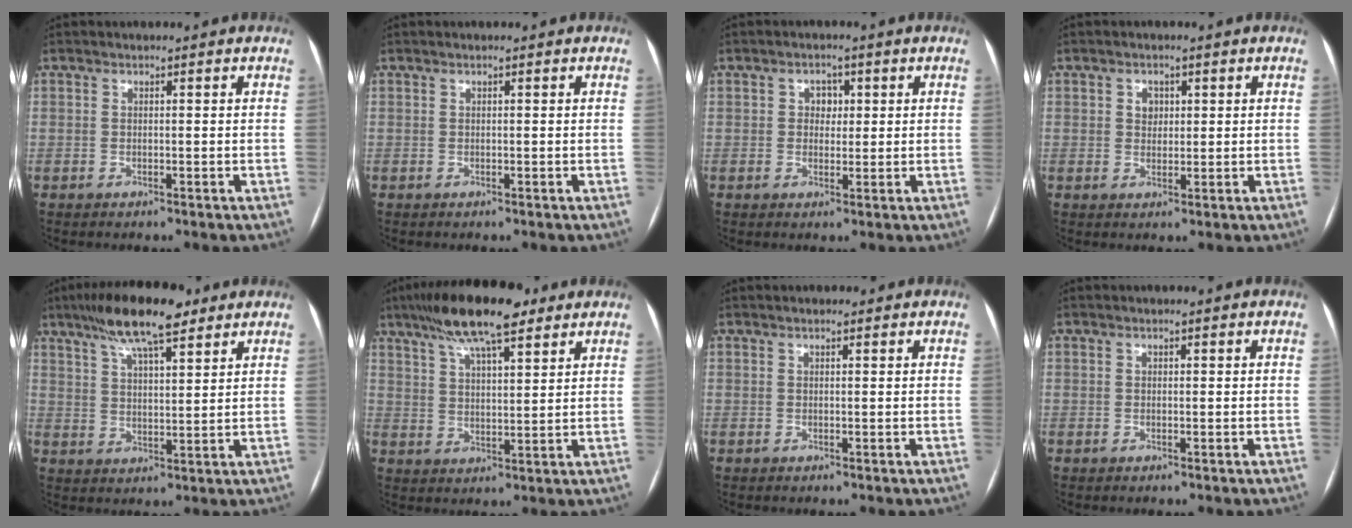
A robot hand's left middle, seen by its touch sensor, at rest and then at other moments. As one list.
[{"total": 0.0}, {"total": 2.5, "force": [0.6, 1.9, 1.4], "torque": [-0.018, 0.005, 0.009]}, {"total": 2.1, "force": [0.7, 1.7, 1.0], "torque": [-0.015, 0.004, 0.011]}, {"total": 12.3, "force": [8.5, 2.8, 8.4], "torque": [-0.152, 0.021, 0.146]}, {"total": 13.5, "force": [9.3, 3.1, 9.3], "torque": [-0.170, 0.027, 0.161]}, {"total": 0.7, "force": [0.6, 0.3, 0.4], "torque": [-0.012, 0.007, 0.008]}, {"total": 0.0}]